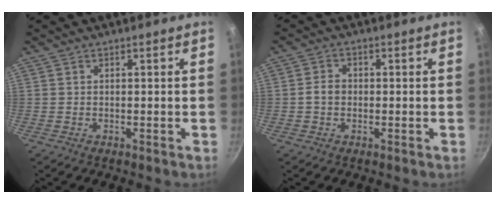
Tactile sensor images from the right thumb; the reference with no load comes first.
{"total": 2.9, "force": [-0.4, 2.3, 1.8], "torque": [-0.028, 0.010, -0.011]}